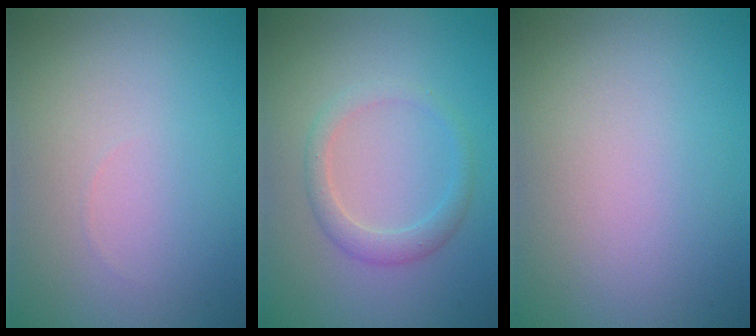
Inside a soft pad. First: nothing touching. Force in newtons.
{"total": 2.0, "press": 2.0, "slide": 0.1}
{"total": 0.0}